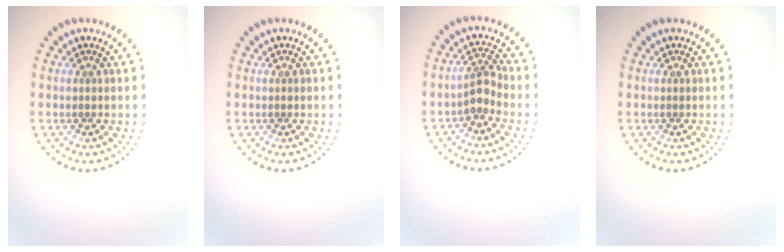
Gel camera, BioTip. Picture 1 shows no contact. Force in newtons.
{"total": 0.0}
{"total": 2.0, "press": 1.6, "slide": 1.3}
{"total": 0.0}